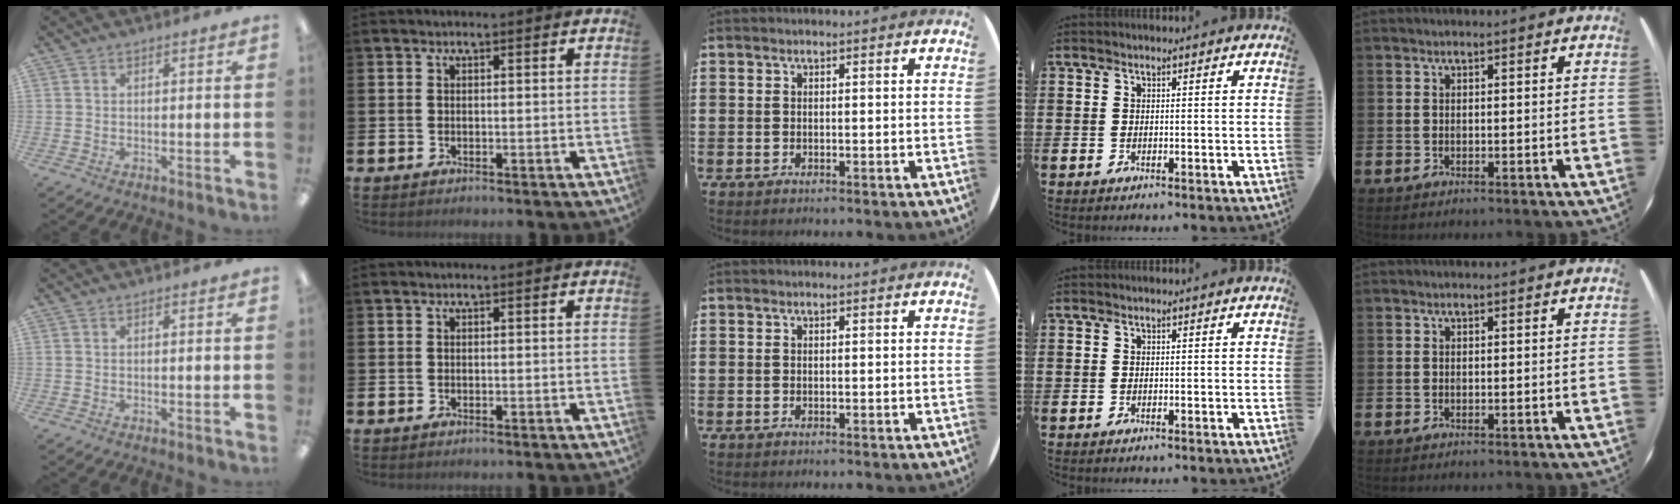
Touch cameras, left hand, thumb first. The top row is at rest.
{}